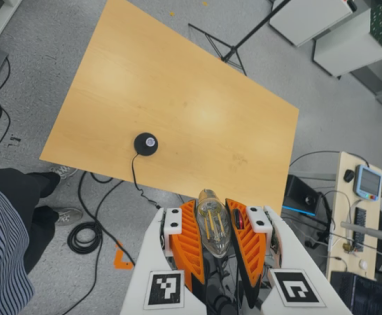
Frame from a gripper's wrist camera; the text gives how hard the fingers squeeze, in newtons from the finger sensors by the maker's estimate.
{"total": 21.1, "left": 23.6, "right": 18.6}